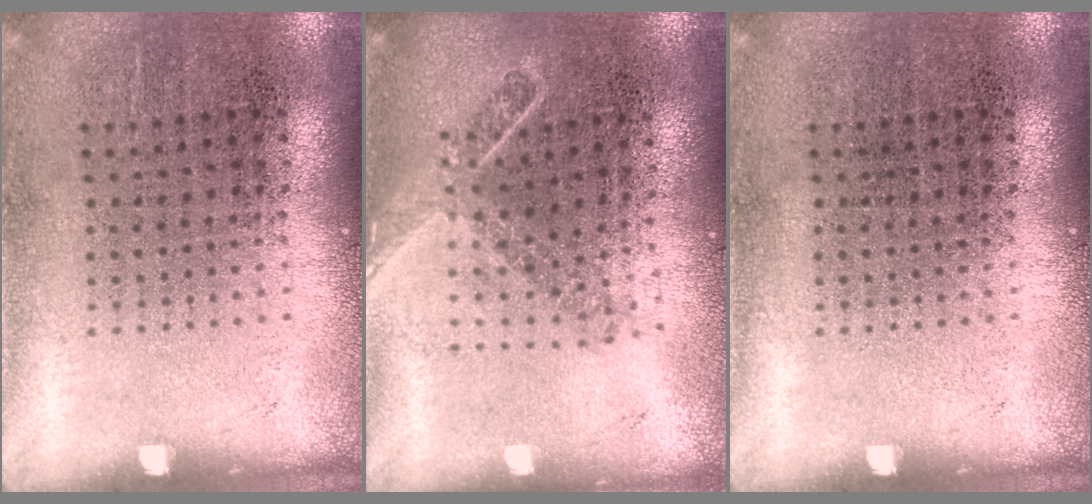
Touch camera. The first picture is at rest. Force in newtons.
{"total": 1.8, "press": 1.4, "slide": 1.2}
{"total": 0.0}